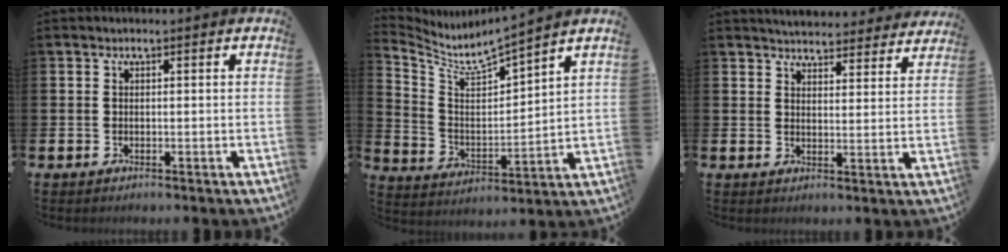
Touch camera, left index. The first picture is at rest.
{"total": 5.2, "force": [4.8, 0.7, 1.8], "torque": [-0.063, -0.049, 0.073]}
{"total": 5.0, "force": [4.9, 0.8, 0.1], "torque": [-0.006, -0.035, 0.086]}